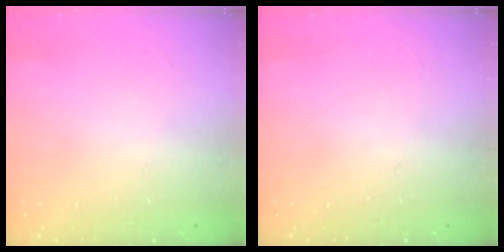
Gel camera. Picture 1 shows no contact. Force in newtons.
{"total": 0.0}